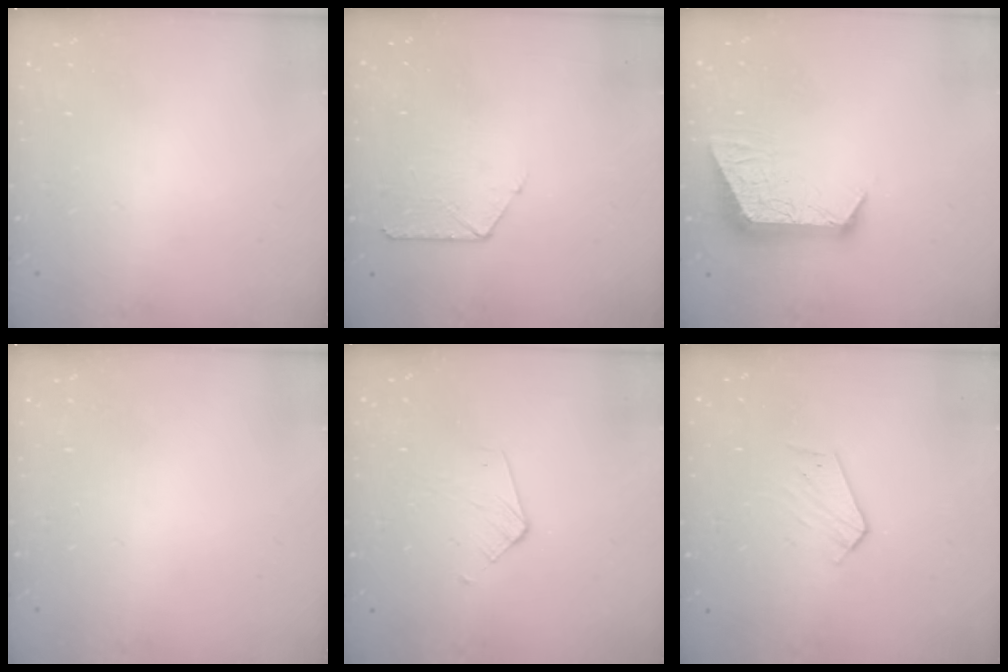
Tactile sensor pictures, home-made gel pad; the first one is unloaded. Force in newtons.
{"total": 7.1, "press": 7.0, "slide": 0.7}
{"total": 11.0, "press": 11.0, "slide": 0.5}
{"total": 0.0}
{"total": 3.6, "press": 3.5, "slide": 0.3}
{"total": 3.9, "press": 3.9, "slide": 0.3}